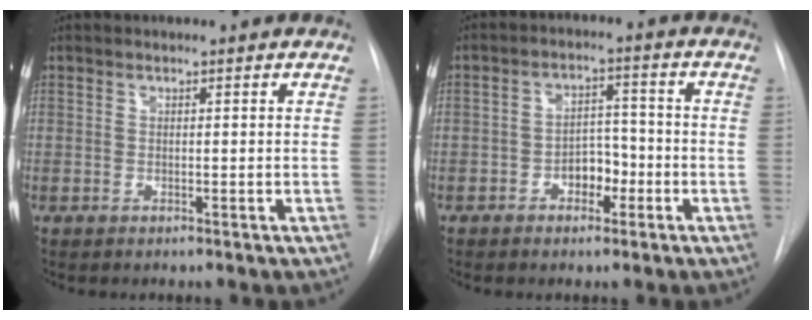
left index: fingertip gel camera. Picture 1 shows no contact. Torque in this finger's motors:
{"motor_torque": [0.05, 0.37, 0.02, 0.01]}